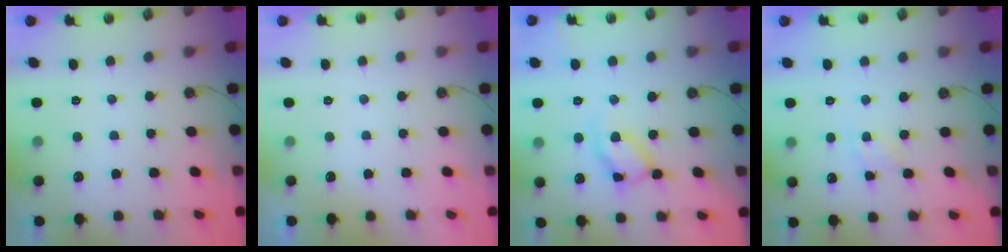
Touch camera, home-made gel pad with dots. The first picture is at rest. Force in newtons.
{"total": 0.0}
{"total": 12.8, "press": 12.7, "slide": 0.9}
{"total": 3.5, "press": 3.5, "slide": 0.5}